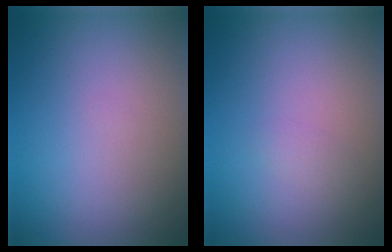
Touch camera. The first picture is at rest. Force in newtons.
{"total": 0.5, "press": 0.5, "slide": 0.0}